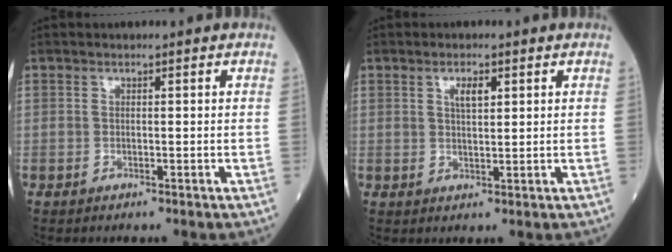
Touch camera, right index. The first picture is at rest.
{"total": 2.7, "force": [1.2, 0.9, 2.2], "torque": [-0.040, 0.001, 0.022]}